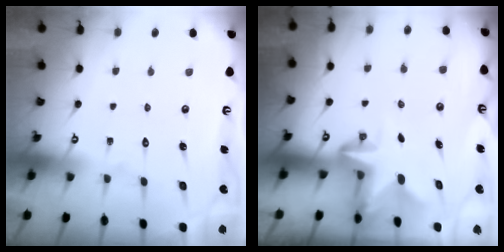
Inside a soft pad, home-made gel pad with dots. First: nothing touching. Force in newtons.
{"total": 2.3, "press": 2.3, "slide": 0.4}